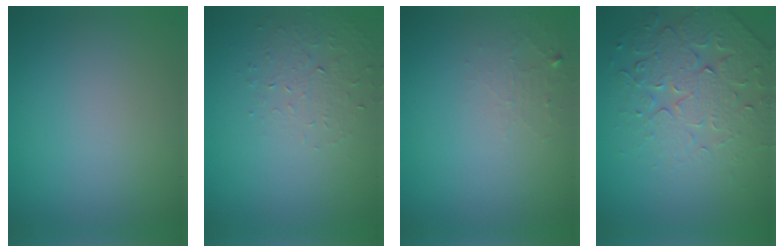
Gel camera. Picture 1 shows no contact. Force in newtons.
{"total": 1.6, "press": 0.9, "slide": 1.3}
{"total": 1.3, "press": 1.3, "slide": 0.2}
{"total": 4.7, "press": 4.6, "slide": 1.0}